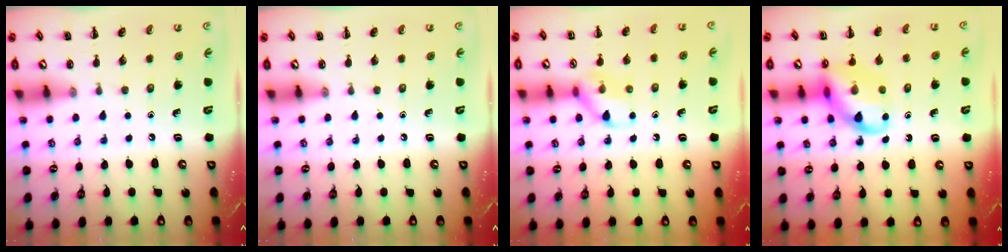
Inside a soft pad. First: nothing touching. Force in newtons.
{"total": 0.0}
{"total": 8.8, "press": 8.8, "slide": 0.7}
{"total": 13.1, "press": 12.9, "slide": 2.3}